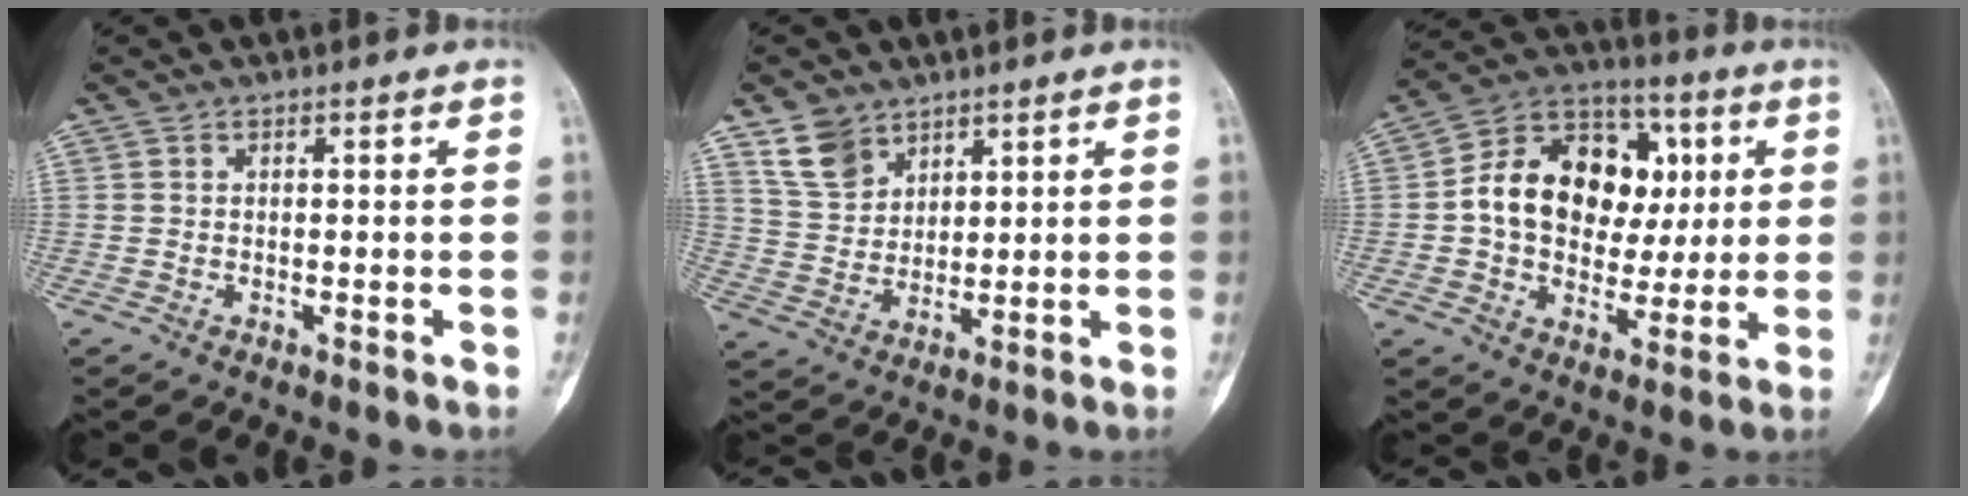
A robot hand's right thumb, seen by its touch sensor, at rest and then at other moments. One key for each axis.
{"total": 7.6, "fx": 5.2, "fy": 4.9, "fz": 2.5, "tx": -0.030, "ty": -0.024, "tz": 0.112}
{"total": 18.6, "fx": 2.2, "fy": 14.1, "fz": 11.8, "tx": -0.151, "ty": 0.025, "tz": 0.034}